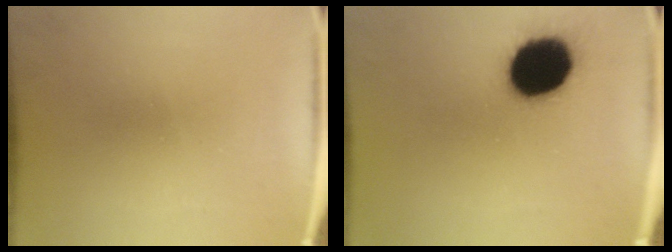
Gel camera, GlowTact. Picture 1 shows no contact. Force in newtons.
{"total": 19.4}